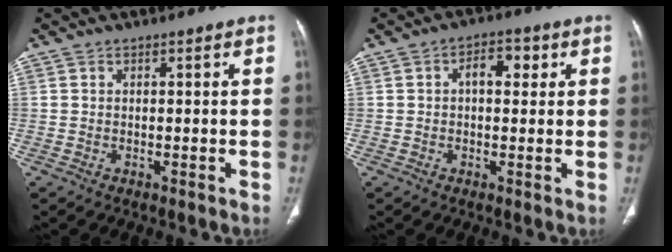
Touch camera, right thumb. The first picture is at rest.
{"total": 5.0, "force": [1.2, 3.0, 3.8], "torque": [-0.038, 0.009, 0.012]}